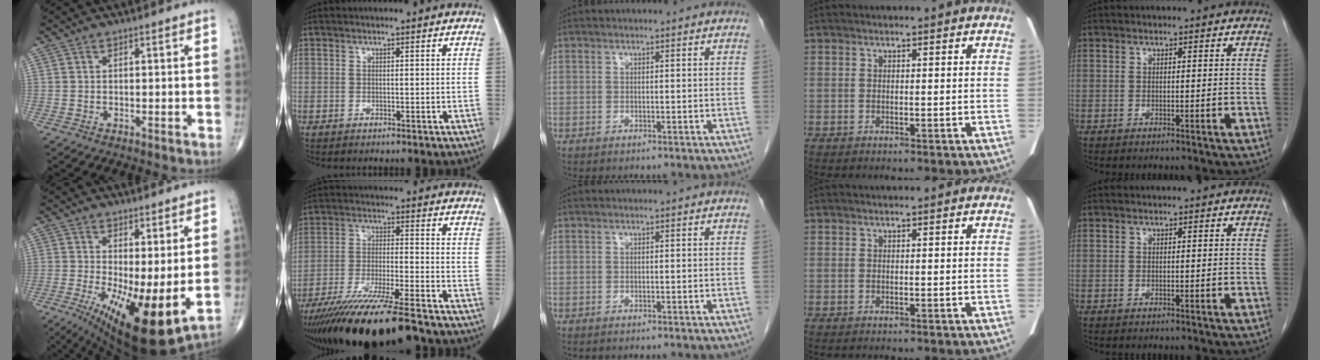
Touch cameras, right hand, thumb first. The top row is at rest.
{"thumb": {"total": 14.7, "force": [-1.2, 4.7, 13.9], "torque": [-0.236, -0.029, -0.002]}, "index": {"total": 18.3, "force": [-15.2, 1.1, 10.2], "torque": [-0.175, -0.041, -0.254]}}